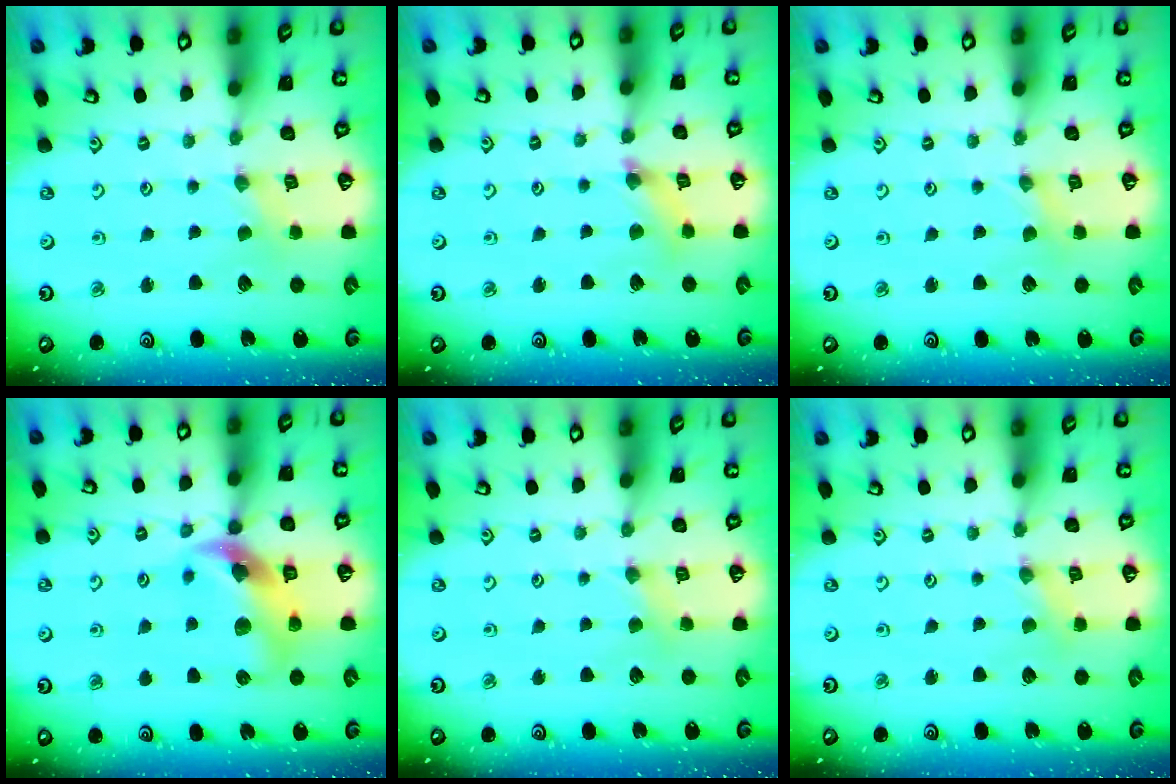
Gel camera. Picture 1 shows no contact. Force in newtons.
{"total": 4.1, "press": 4.1, "slide": 0.5}
{"total": 0.0}
{"total": 12.0, "press": 11.9, "slide": 1.6}
{"total": 2.2, "press": 2.1, "slide": 0.4}
{"total": 1.0, "press": 1.0, "slide": 0.2}